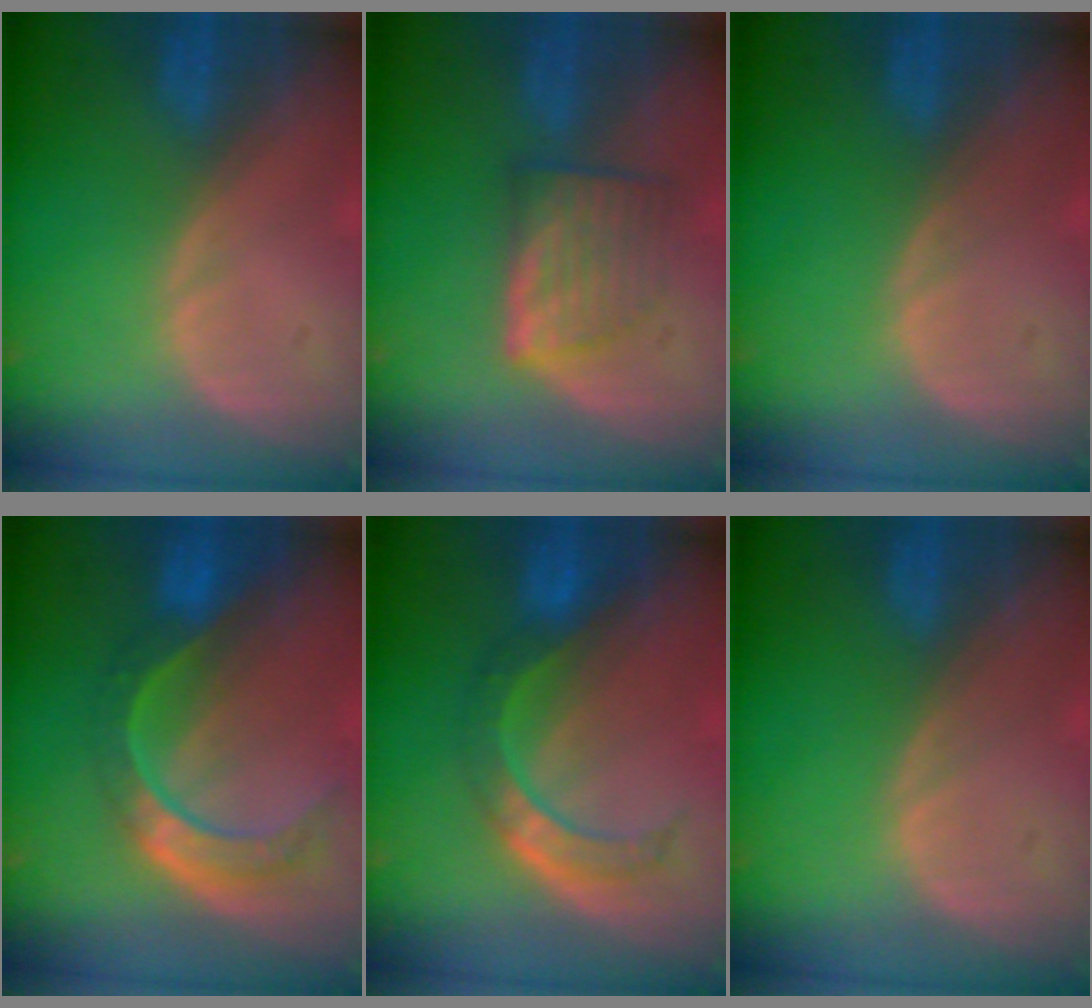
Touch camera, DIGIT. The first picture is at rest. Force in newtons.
{"total": 6.3, "press": 6.0, "slide": 1.7}
{"total": 0.0}
{"total": 8.8, "press": 7.4, "slide": 4.7}
{"total": 6.1, "press": 6.0, "slide": 1.1}
{"total": 0.0}